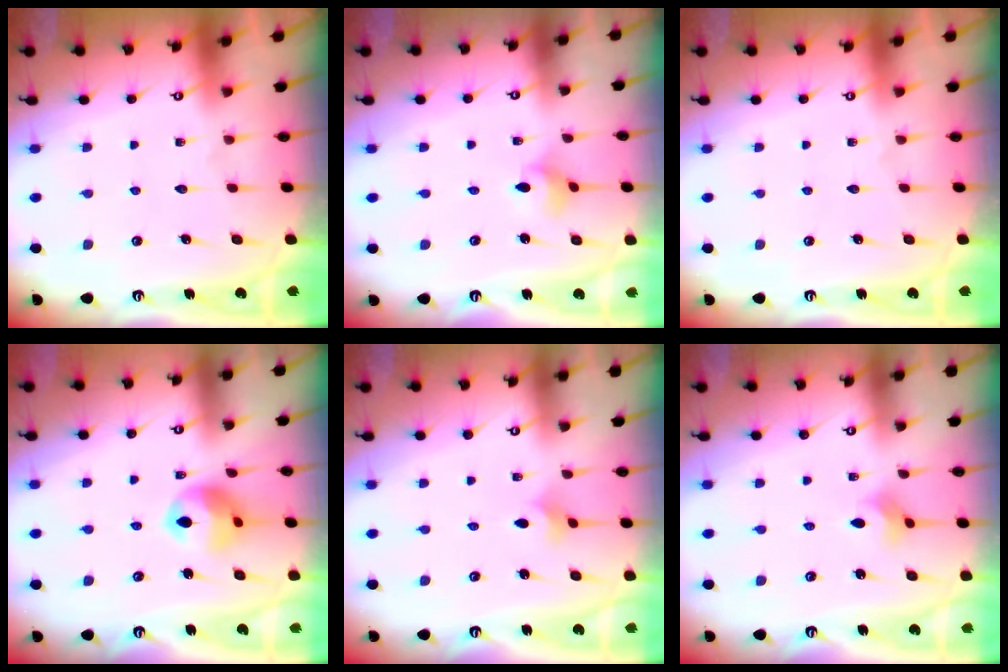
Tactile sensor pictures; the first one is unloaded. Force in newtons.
{"total": 3.5, "press": 3.4, "slide": 0.8}
{"total": 0.0}
{"total": 11.1, "press": 11.0, "slide": 1.5}
{"total": 2.4, "press": 2.3, "slide": 0.4}
{"total": 2.8, "press": 2.8, "slide": 0.7}